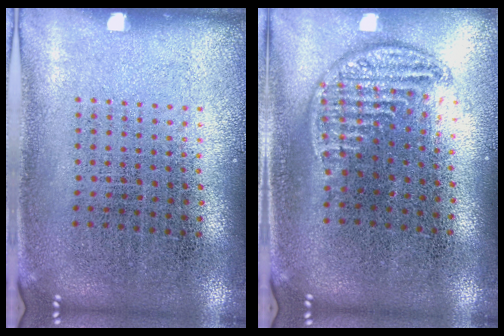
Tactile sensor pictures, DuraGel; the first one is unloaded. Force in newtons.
{"total": 1.1, "press": 1.0, "slide": 0.4}